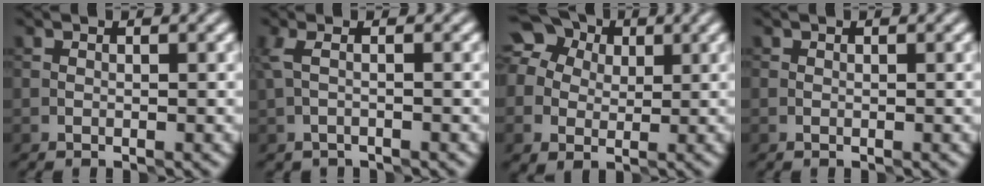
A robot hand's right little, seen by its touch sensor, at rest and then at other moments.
{"total": 1.6, "force": [-0.4, 0.7, 1.4], "torque": [-0.044, -0.002, -0.011]}
{"total": 8.7, "force": [2.6, 7.2, 4.2], "torque": [-0.071, 0.031, 0.024]}
{"total": 0.0}